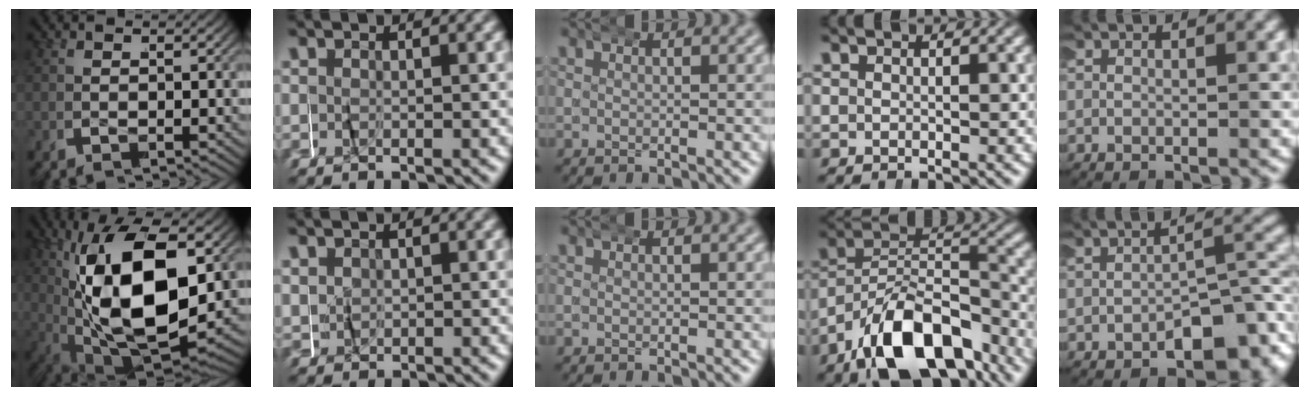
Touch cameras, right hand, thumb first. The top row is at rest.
{"thumb": {"total": 20.5, "force": [-0.5, 11.3, 17.1], "torque": [-0.339, -0.027, 0.010]}, "index": {"total": 0.6, "force": [0.2, 0.3, -0.5], "torque": [0.001, 0.002, 0.004]}, "ring": {"total": 13.7, "force": [-6.3, 8.0, 9.1], "torque": [-0.141, -0.027, -0.093]}, "little": {"total": 3.9, "force": [-2.6, 1.5, 2.6], "torque": [-0.032, 0.004, -0.034]}}